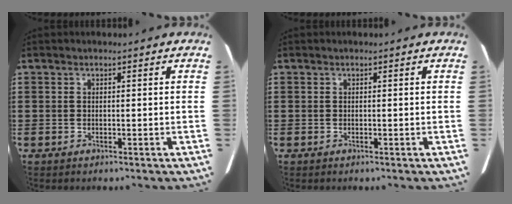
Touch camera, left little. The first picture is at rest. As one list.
[{"total": 0.0}]